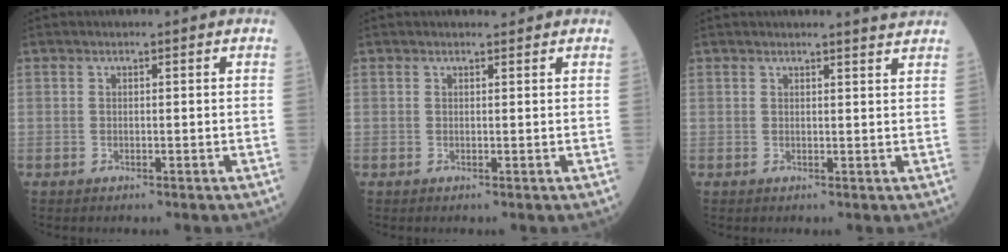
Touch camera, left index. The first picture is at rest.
{"total": 0.6, "force": [0.6, 0.0, 0.1], "torque": [-0.009, -0.002, 0.009]}
{"total": 2.5, "force": [2.4, -0.7, 0.3], "torque": [-0.007, -0.008, 0.024]}